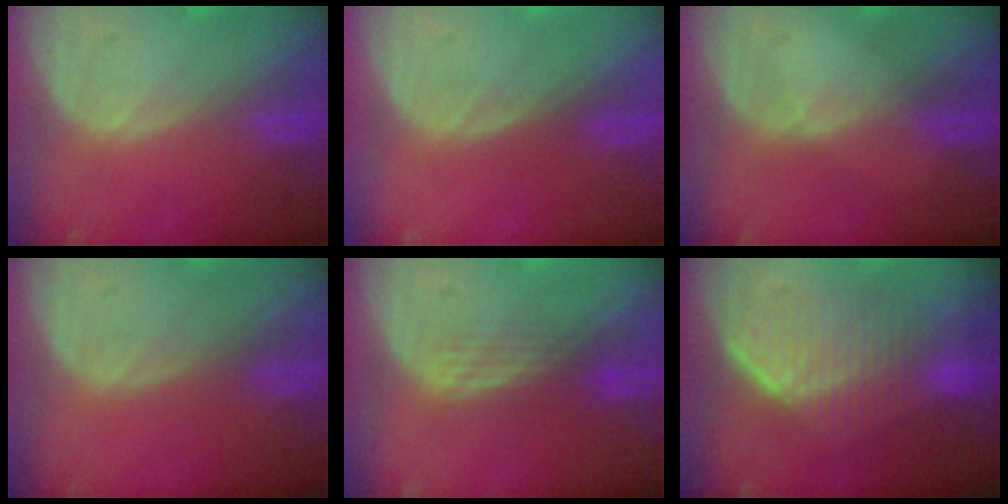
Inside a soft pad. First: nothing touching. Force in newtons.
{"total": 0.0}
{"total": 0.8, "press": 0.8, "slide": 0.1}
{"total": 0.0}
{"total": 2.8, "press": 2.5, "slide": 1.3}
{"total": 7.5, "press": 7.5, "slide": 0.4}